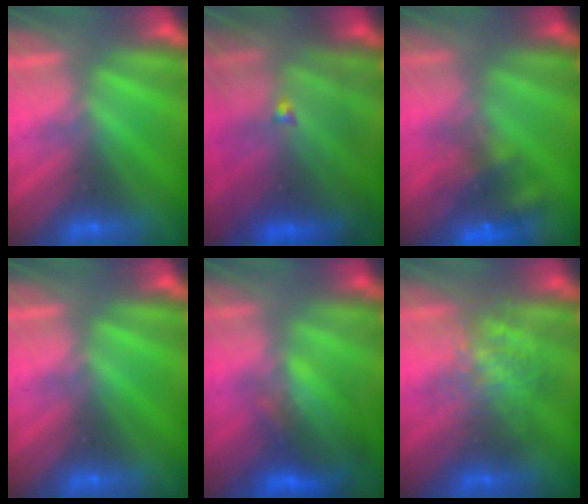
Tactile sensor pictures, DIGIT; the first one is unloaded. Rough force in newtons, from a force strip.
{"total": 7.6}
{"total": 7.3}
{"total": 0.0}
{"total": 3.6}
{"total": 2.1}